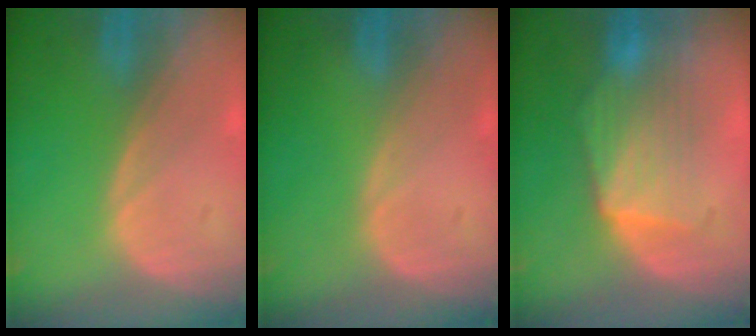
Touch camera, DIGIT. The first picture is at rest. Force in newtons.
{"total": 0.0}
{"total": 7.3, "press": 7.1, "slide": 1.6}